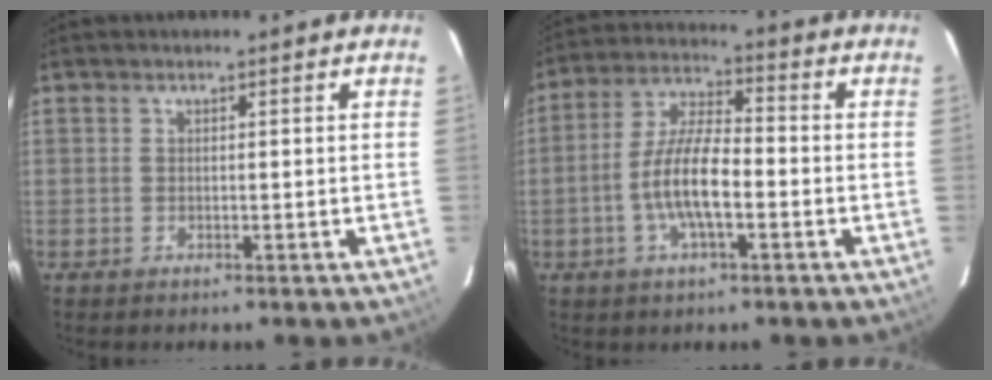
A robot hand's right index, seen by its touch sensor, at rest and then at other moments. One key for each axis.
{"total": 10.2, "fx": -3.0, "fy": 3.2, "fz": 9.2, "tx": -0.187, "ty": 0.004, "tz": -0.057}